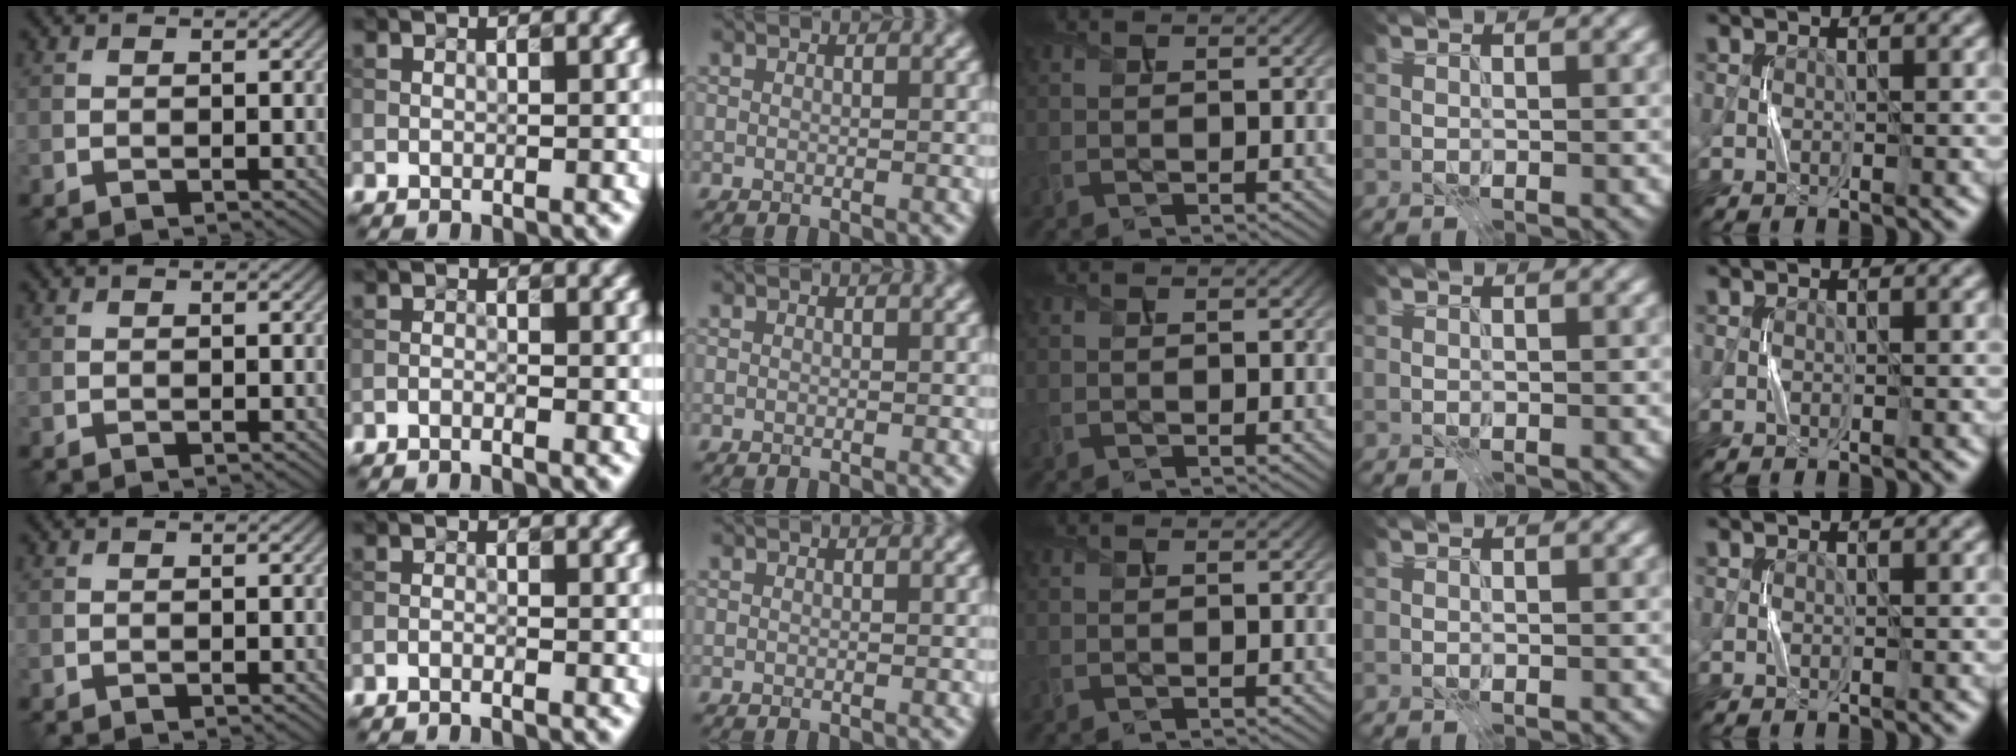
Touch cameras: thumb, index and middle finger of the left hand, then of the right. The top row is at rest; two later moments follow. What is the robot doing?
{"motion": "press", "object": "sticky note"}